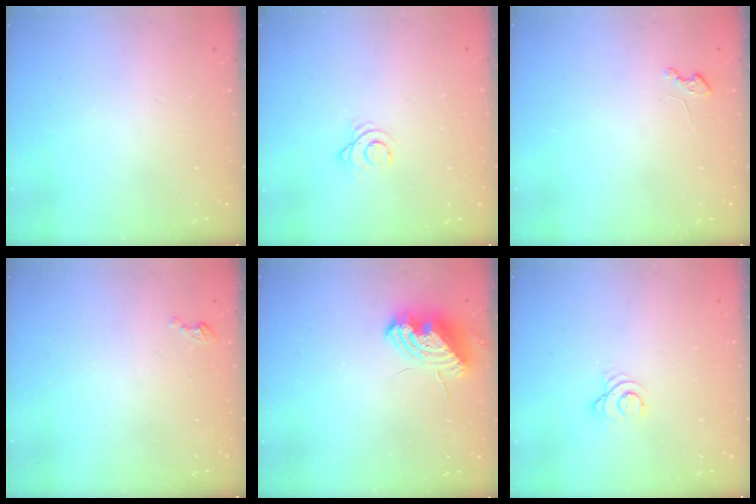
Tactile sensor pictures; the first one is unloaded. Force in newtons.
{"total": 3.4, "press": 3.3, "slide": 0.4}
{"total": 2.2, "press": 2.2, "slide": 0.3}
{"total": 2.3, "press": 2.3, "slide": 0.3}
{"total": 9.7, "press": 9.6, "slide": 0.6}
{"total": 3.0, "press": 2.9, "slide": 0.4}